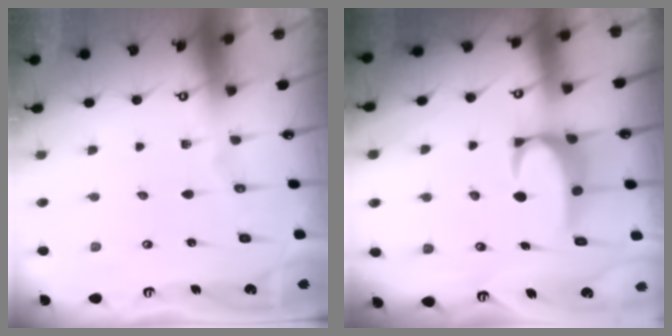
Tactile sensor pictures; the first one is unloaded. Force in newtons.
{"total": 3.9, "press": 3.8, "slide": 0.9}